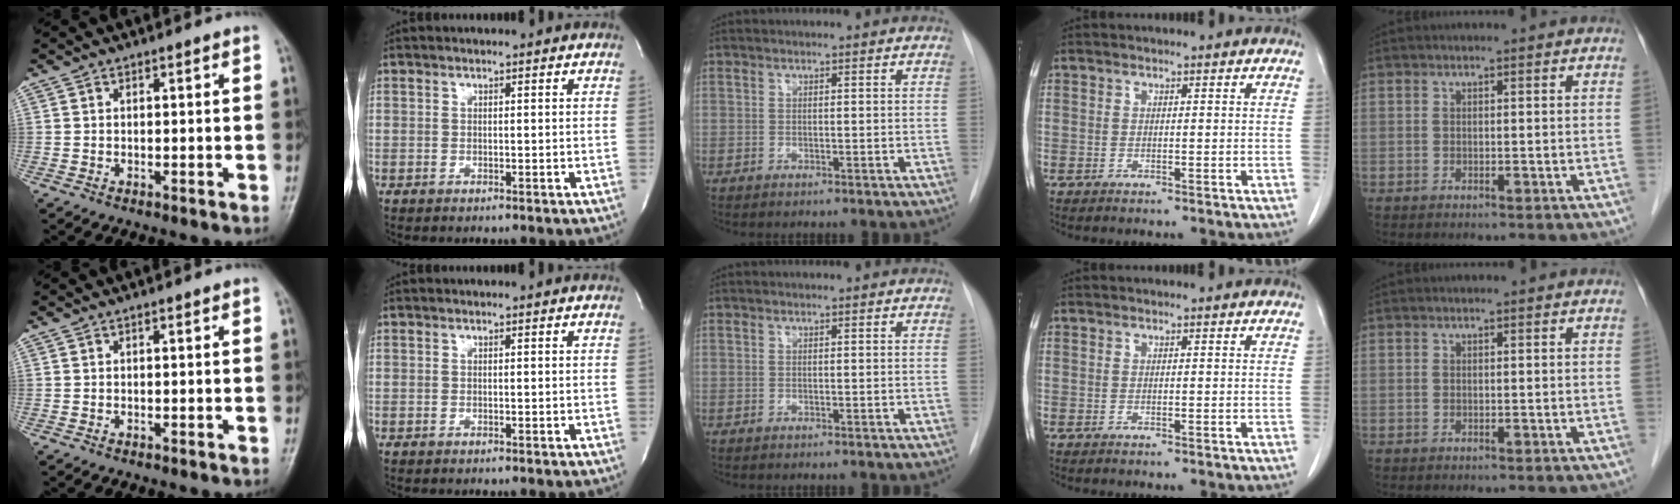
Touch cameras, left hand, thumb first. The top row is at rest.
{}